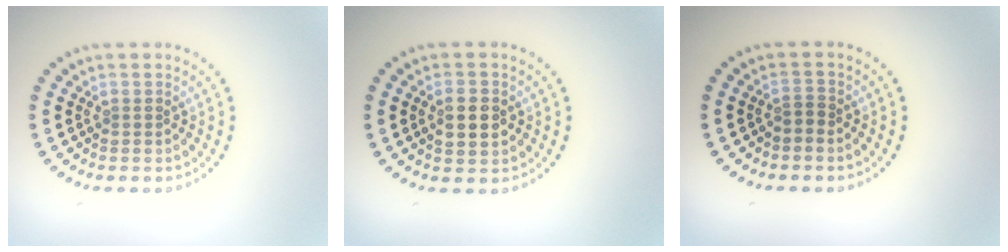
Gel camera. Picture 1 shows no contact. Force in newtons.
{"total": 2.9, "press": 2.9, "slide": 0.2}
{"total": 0.9, "press": 0.5, "slide": 0.7}